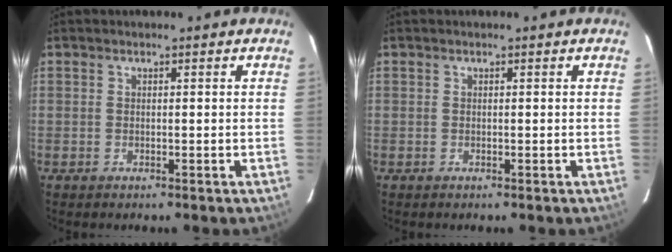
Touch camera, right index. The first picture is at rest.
{"total": 0.0}